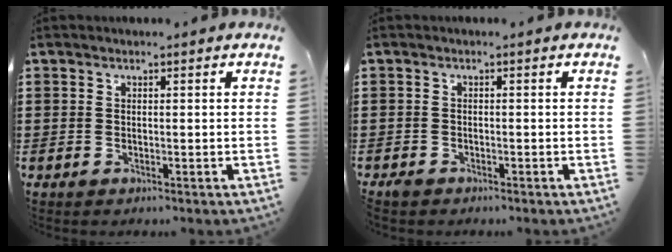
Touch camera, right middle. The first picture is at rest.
{"total": 0.9, "force": [-0.8, 0.4, 0.1], "torque": [-0.004, 0.000, -0.017]}